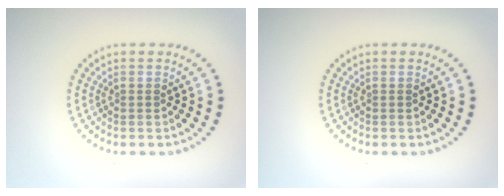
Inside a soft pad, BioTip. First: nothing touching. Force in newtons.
{"total": 0.0}